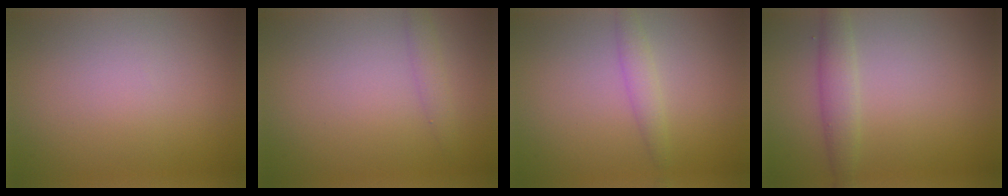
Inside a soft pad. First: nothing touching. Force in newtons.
{"total": 1.4, "press": 1.4, "slide": 0.1}
{"total": 1.7, "press": 1.7, "slide": 0.0}
{"total": 2.4, "press": 2.4, "slide": 0.1}